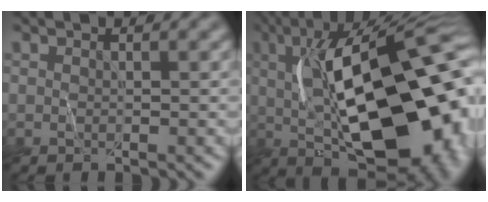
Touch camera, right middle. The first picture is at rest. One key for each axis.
{"total": 19.5, "fx": -0.3, "fy": 8.8, "fz": 17.4, "tx": -0.250, "ty": 0.005, "tz": 0.005}